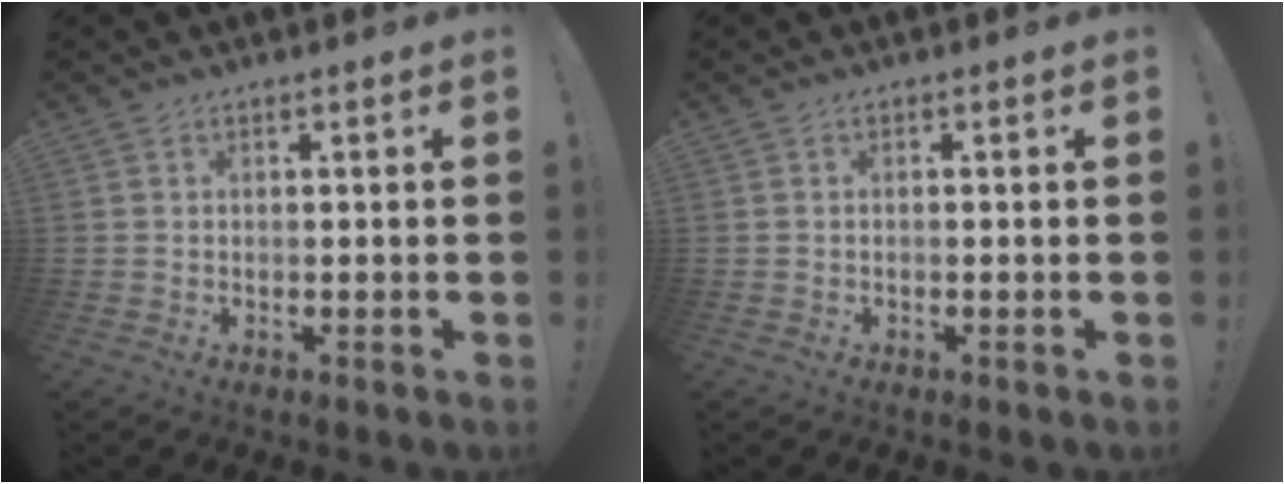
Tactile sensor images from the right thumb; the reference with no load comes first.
{"total": 0.0}